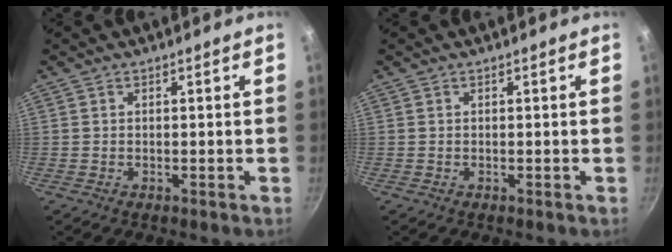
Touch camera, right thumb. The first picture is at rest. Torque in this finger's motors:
{"motor_torque": [-0.01, 0.00, 0.00, 0.00, 0.01]}